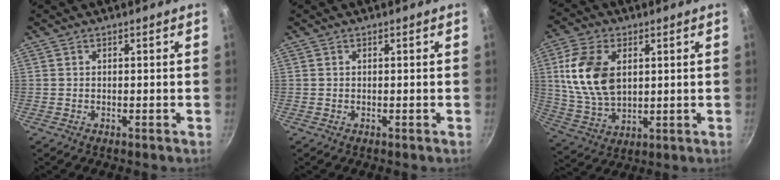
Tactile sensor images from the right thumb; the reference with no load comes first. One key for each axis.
{"total": 0.0}
{"total": 14.3, "fx": 3.1, "fy": 9.1, "fz": 10.6, "tx": -0.190, "ty": -0.013, "tz": 0.068}